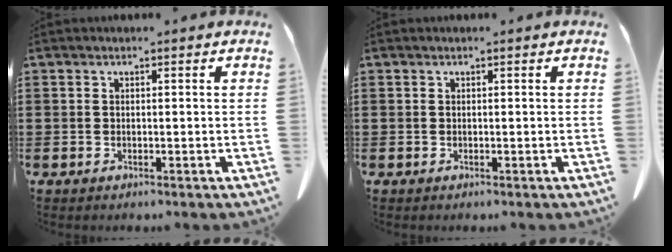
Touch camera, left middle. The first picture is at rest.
{"total": 0.0}